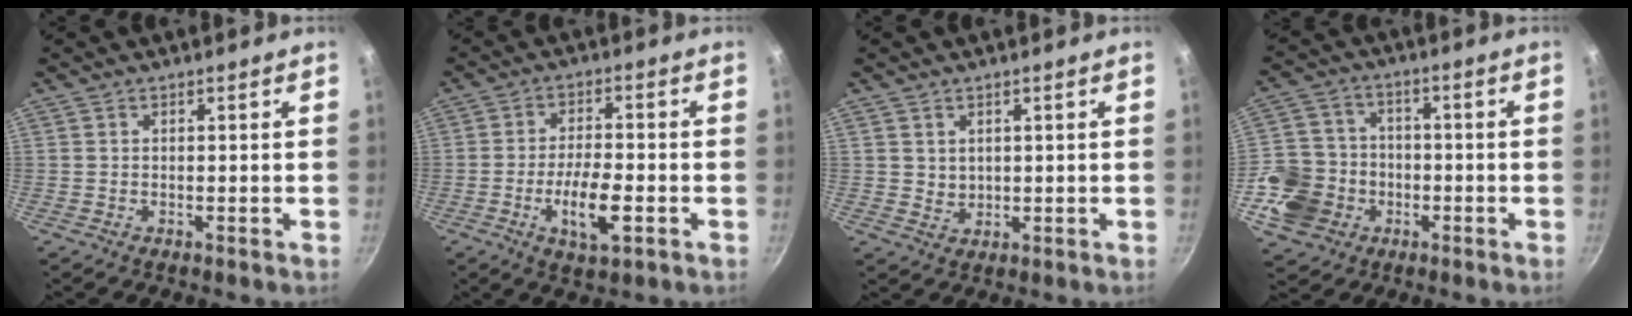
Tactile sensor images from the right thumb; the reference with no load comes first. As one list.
[{"total": 8.8, "force": [-3.0, 3.0, 7.7], "torque": [-0.131, 0.013, -0.051]}, {"total": 2.2, "force": [1.0, 1.8, 0.8], "torque": [-0.001, -0.006, 0.022]}, {"total": 10.9, "force": [-3.5, 9.7, 3.3], "torque": [-0.036, 0.031, -0.070]}]